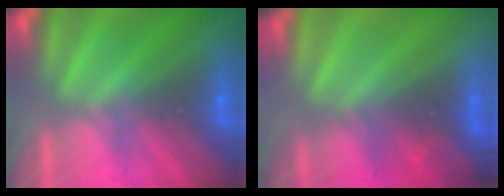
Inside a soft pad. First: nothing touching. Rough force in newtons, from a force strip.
{"total": 3.8}